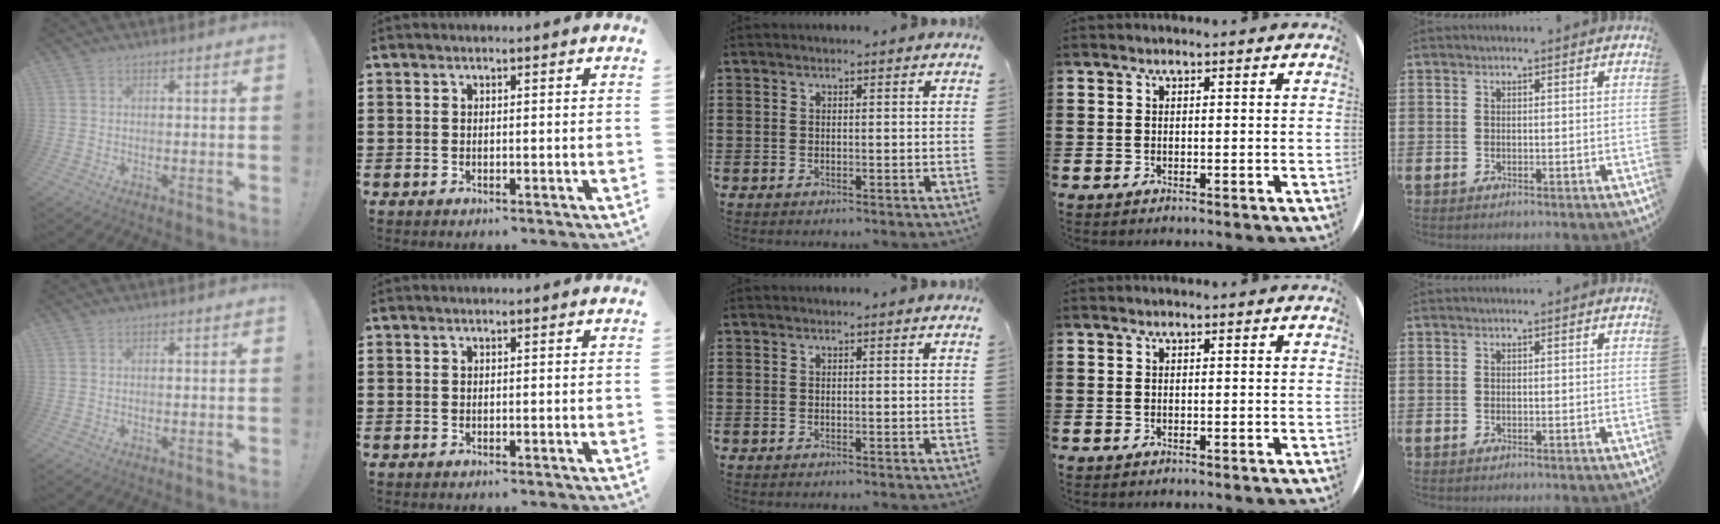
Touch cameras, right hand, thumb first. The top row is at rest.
{}